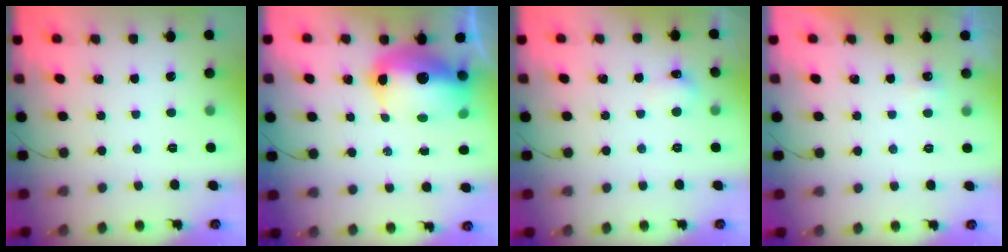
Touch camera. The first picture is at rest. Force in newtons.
{"total": 12.5, "press": 12.2, "slide": 2.7}
{"total": 5.5, "press": 5.2, "slide": 1.8}
{"total": 2.3, "press": 2.2, "slide": 0.7}